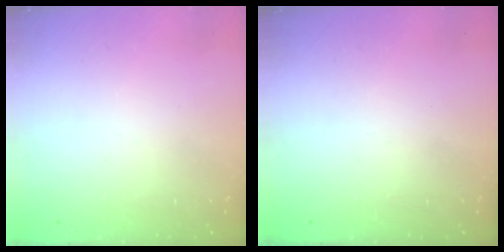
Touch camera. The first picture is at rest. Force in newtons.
{"total": 0.0}